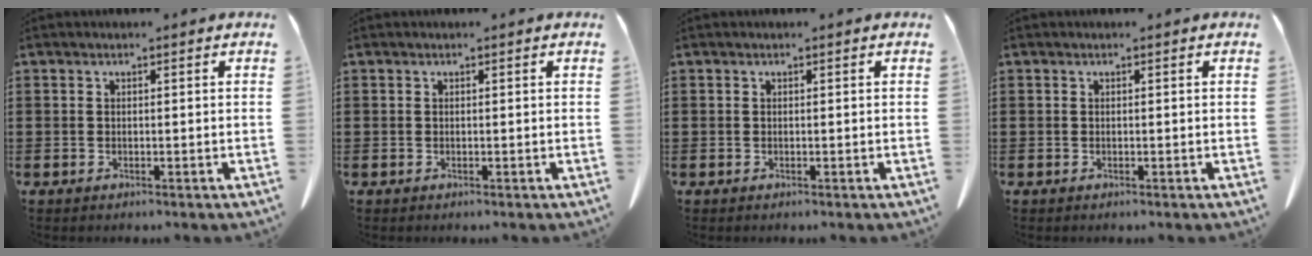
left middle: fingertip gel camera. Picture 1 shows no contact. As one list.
[{"total": 0.0}, {"total": 0.0}, {"total": 0.0}]